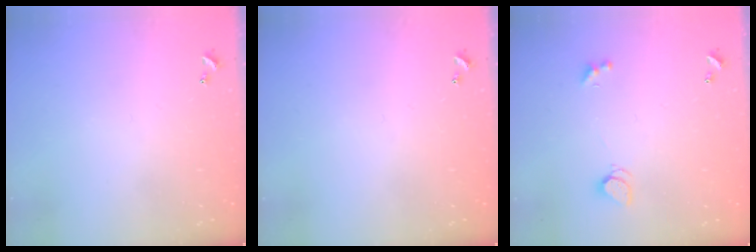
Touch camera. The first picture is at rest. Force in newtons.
{"total": 0.0}
{"total": 1.8, "press": 1.8, "slide": 0.5}